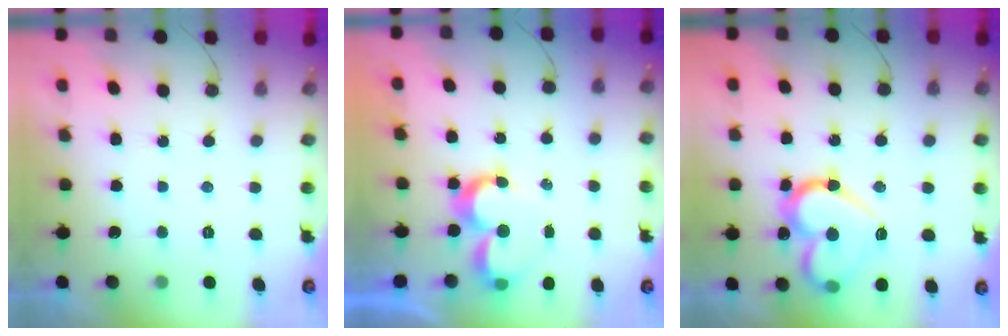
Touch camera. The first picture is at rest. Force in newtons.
{"total": 8.8, "press": 8.8, "slide": 0.8}
{"total": 19.4, "press": 19.4, "slide": 1.0}